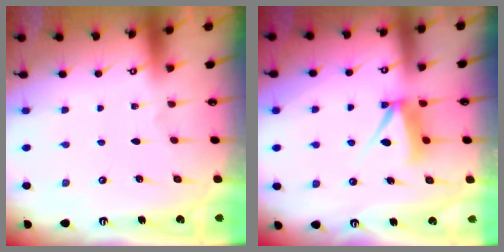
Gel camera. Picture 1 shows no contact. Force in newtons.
{"total": 8.7, "press": 8.7, "slide": 0.7}